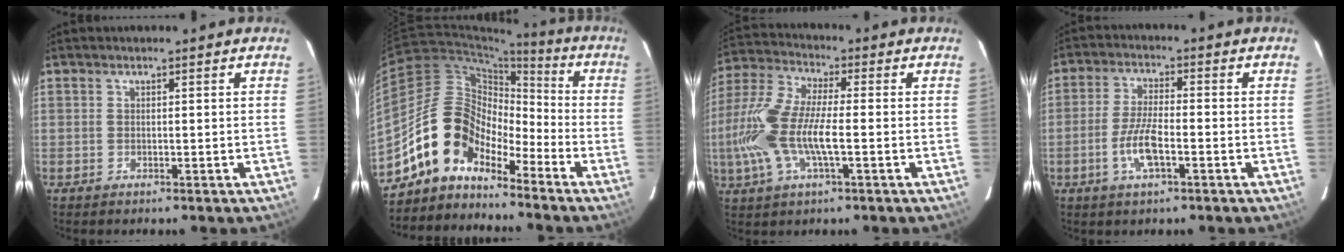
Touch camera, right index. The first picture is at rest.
{"total": 11.3, "force": [-8.9, 5.8, 3.9], "torque": [-0.064, 0.033, -0.178]}
{"total": 15.1, "force": [-2.7, 4.5, 14.1], "torque": [-0.304, 0.000, -0.059]}
{"total": 7.0, "force": [-2.7, 1.9, 6.2], "torque": [-0.130, -0.001, -0.053]}